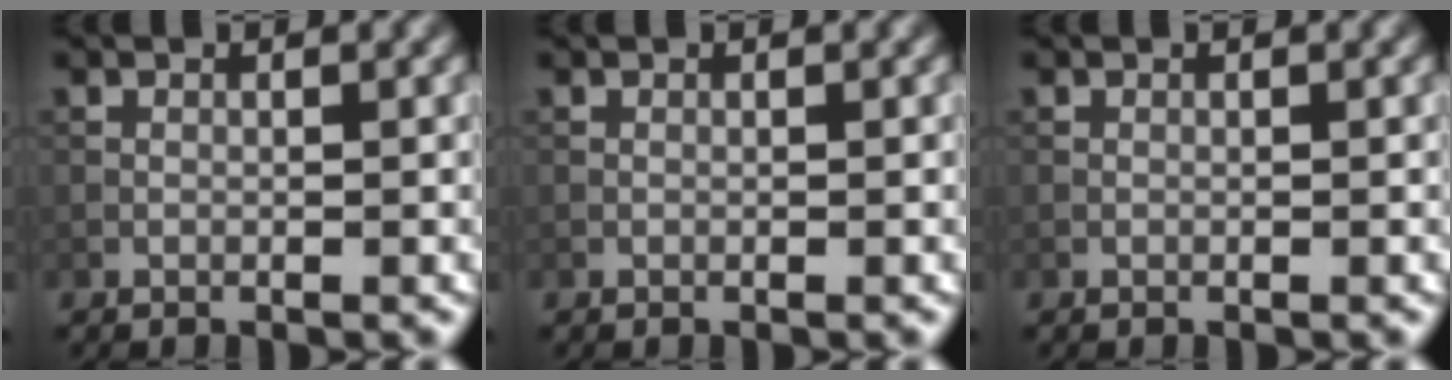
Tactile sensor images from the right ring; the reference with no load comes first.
{"total": 0.0}
{"total": 0.0}